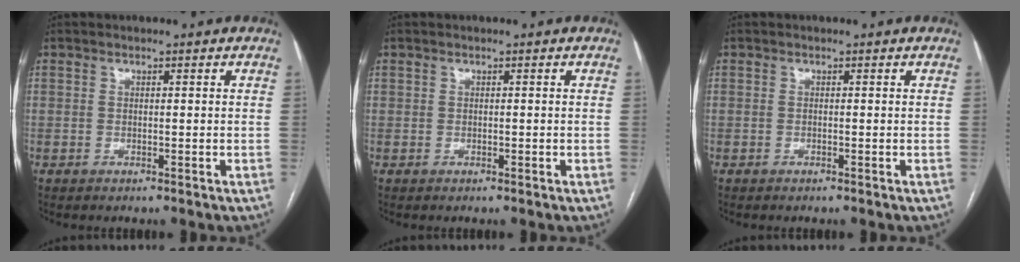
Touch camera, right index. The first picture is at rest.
{"total": 0.0}
{"total": 0.0}